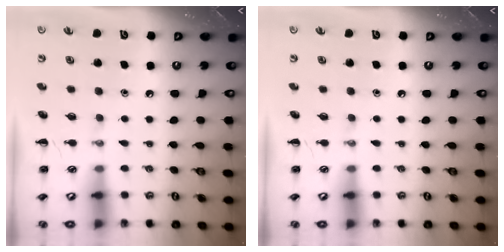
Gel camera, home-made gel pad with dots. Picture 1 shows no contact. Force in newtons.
{"total": 0.0}